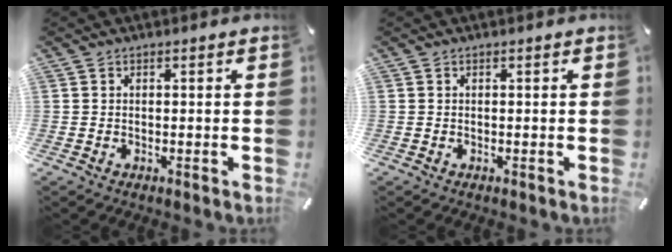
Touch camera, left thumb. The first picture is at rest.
{"total": 0.0}